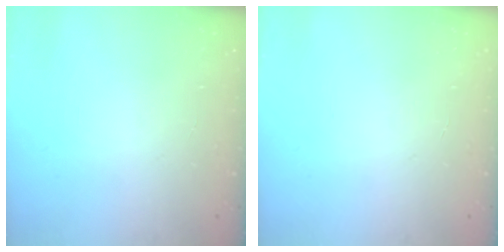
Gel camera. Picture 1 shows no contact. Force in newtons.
{"total": 0.0}